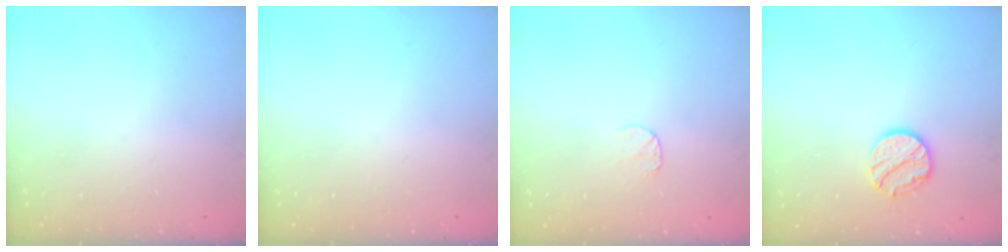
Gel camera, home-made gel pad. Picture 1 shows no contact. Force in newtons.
{"total": 0.0}
{"total": 5.1, "press": 5.0, "slide": 0.4}
{"total": 11.1, "press": 11.1, "slide": 1.0}